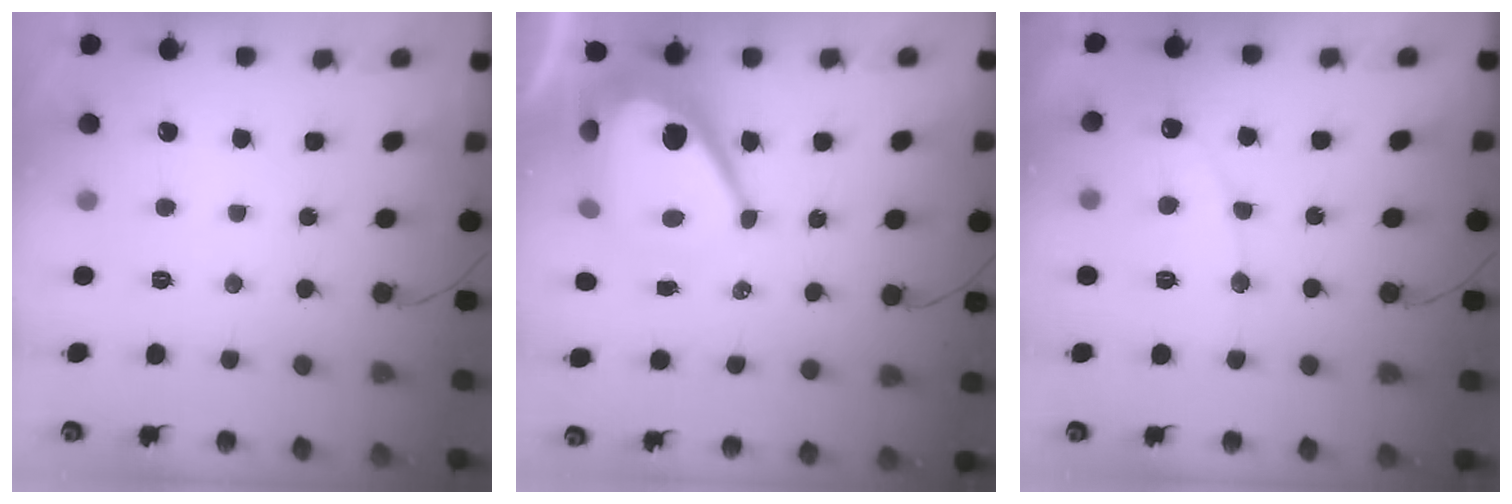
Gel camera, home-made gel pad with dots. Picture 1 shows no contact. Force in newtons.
{"total": 14.7, "press": 14.7, "slide": 1.0}
{"total": 8.3, "press": 8.3, "slide": 0.6}